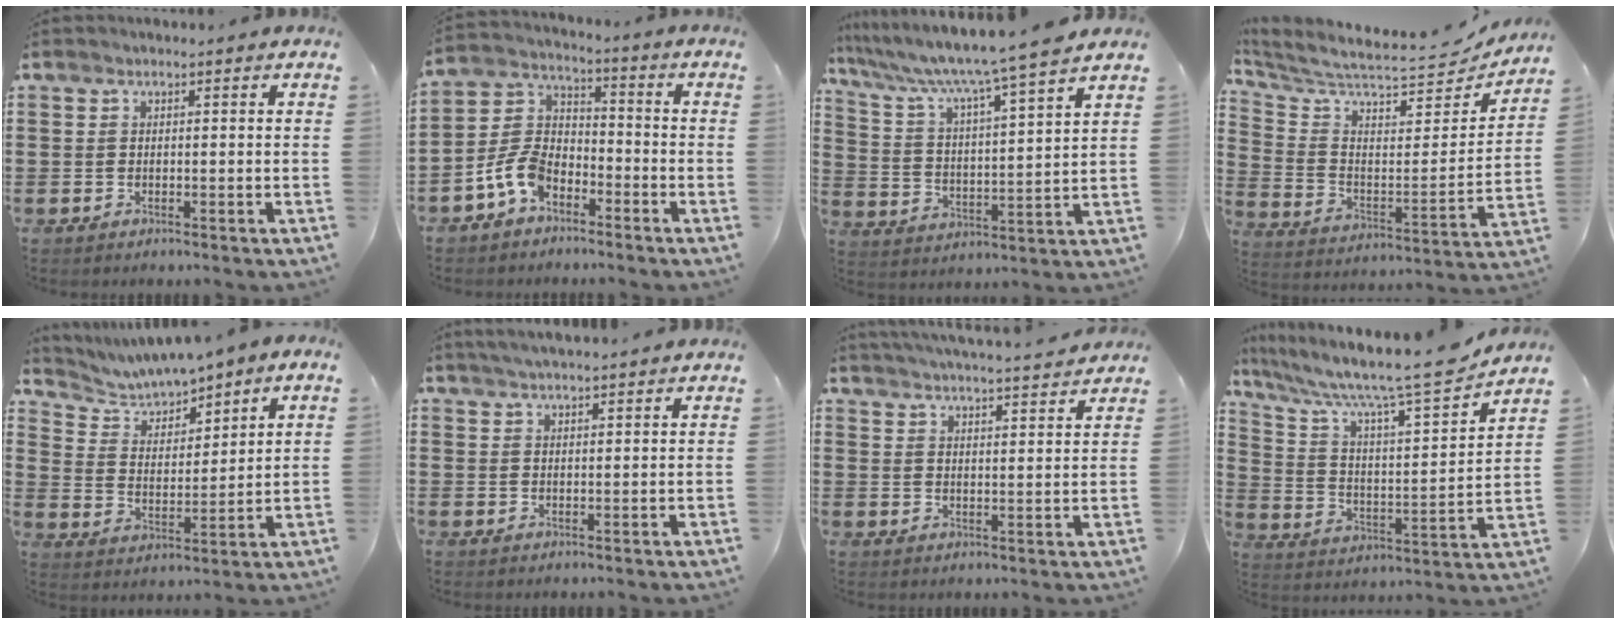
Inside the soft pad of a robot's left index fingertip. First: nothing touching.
{"total": 7.5, "force": [-4.8, 4.1, 4.1], "torque": [-0.115, 0.005, -0.101]}
{"total": 6.8, "force": [5.8, -1.1, 3.3], "torque": [-0.094, -0.054, 0.087]}
{"total": 5.8, "force": [5.2, 1.0, 2.2], "torque": [-0.076, -0.058, 0.085]}
{"total": 4.5, "force": [4.3, 1.2, 0.5], "torque": [-0.039, -0.026, 0.072]}
{"total": 2.6, "force": [2.5, -0.2, 0.7], "torque": [-0.019, -0.002, 0.047]}
{"total": 4.0, "force": [3.9, -0.5, 0.6], "torque": [-0.028, -0.027, 0.065]}
{"total": 11.2, "force": [9.4, 0.7, 6.1], "torque": [-0.149, -0.063, 0.150]}